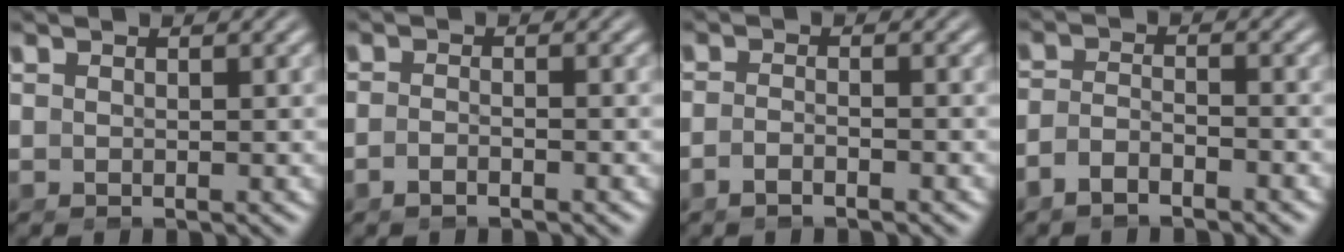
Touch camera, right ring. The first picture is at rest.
{"total": 1.4, "force": [-1.3, -0.1, 0.6], "torque": [-0.012, -0.002, -0.025]}
{"total": 1.8, "force": [-1.6, -0.1, 0.8], "torque": [-0.017, -0.002, -0.029]}
{"total": 3.0, "force": [-2.4, 1.2, 1.3], "torque": [-0.030, -0.012, -0.039]}